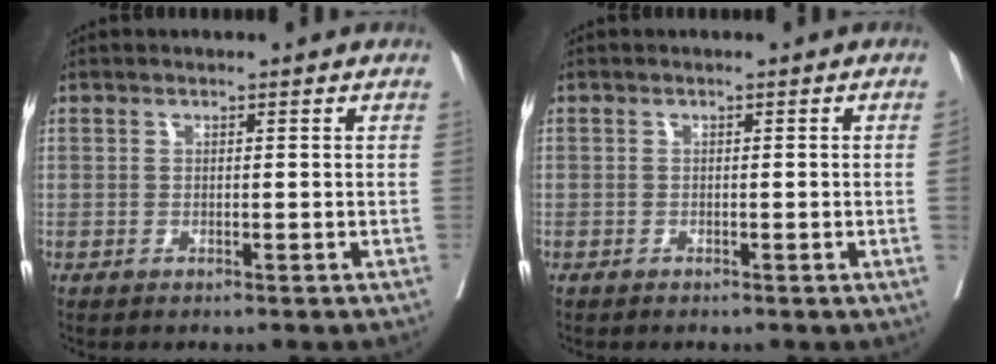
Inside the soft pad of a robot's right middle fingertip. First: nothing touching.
{"total": 0.8, "force": [-0.1, -0.3, 0.7], "torque": [-0.008, 0.000, -0.002]}